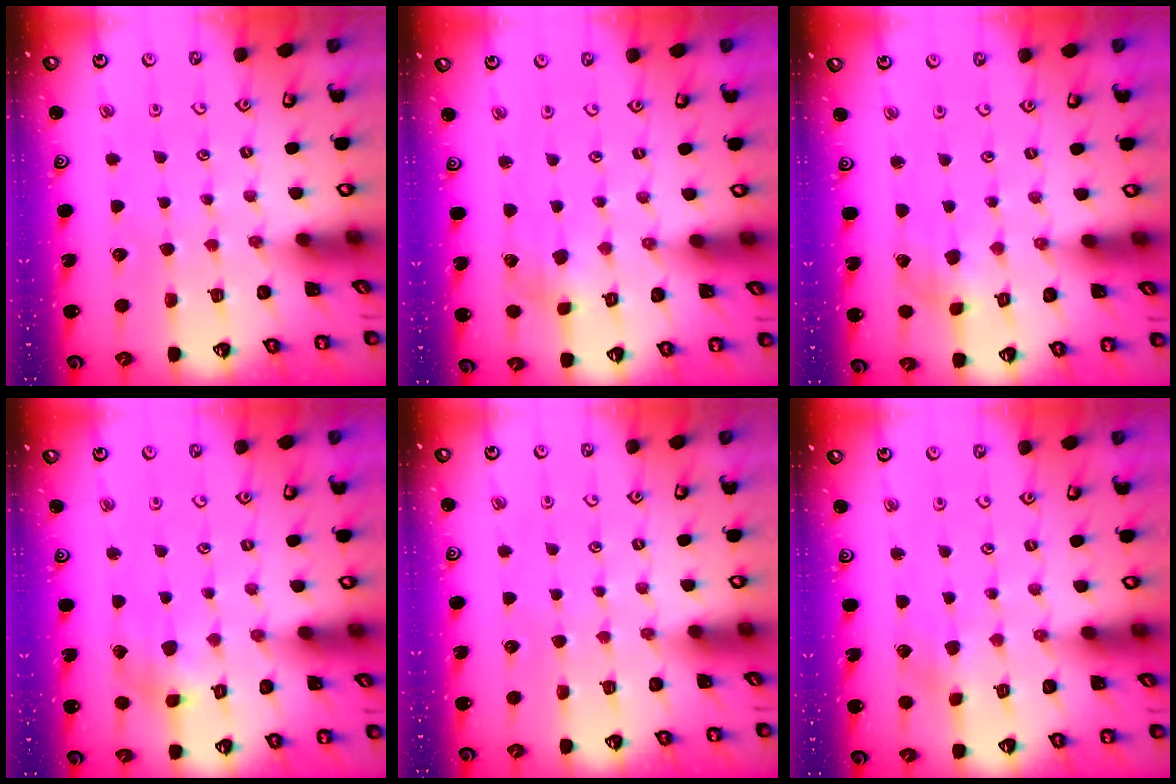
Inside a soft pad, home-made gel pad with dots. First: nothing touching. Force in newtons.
{"total": 2.5, "press": 2.5, "slide": 0.6}
{"total": 2.5, "press": 2.4, "slide": 0.5}
{"total": 5.3, "press": 5.3, "slide": 0.6}
{"total": 0.0}
{"total": 1.8, "press": 1.8, "slide": 0.2}